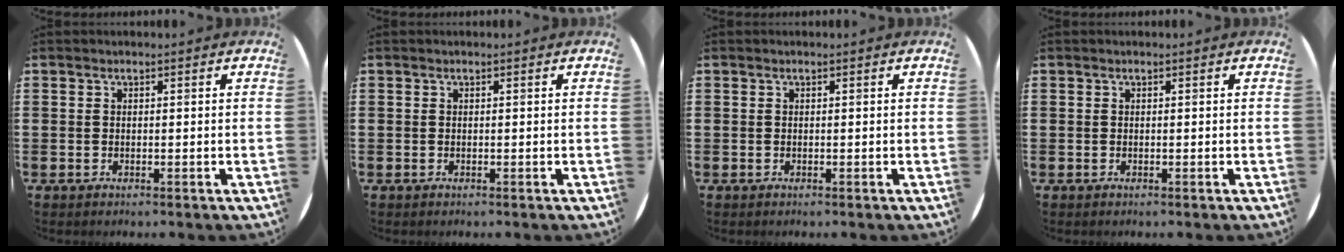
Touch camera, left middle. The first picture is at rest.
{"total": 0.0}
{"total": 0.0}
{"total": 0.0}